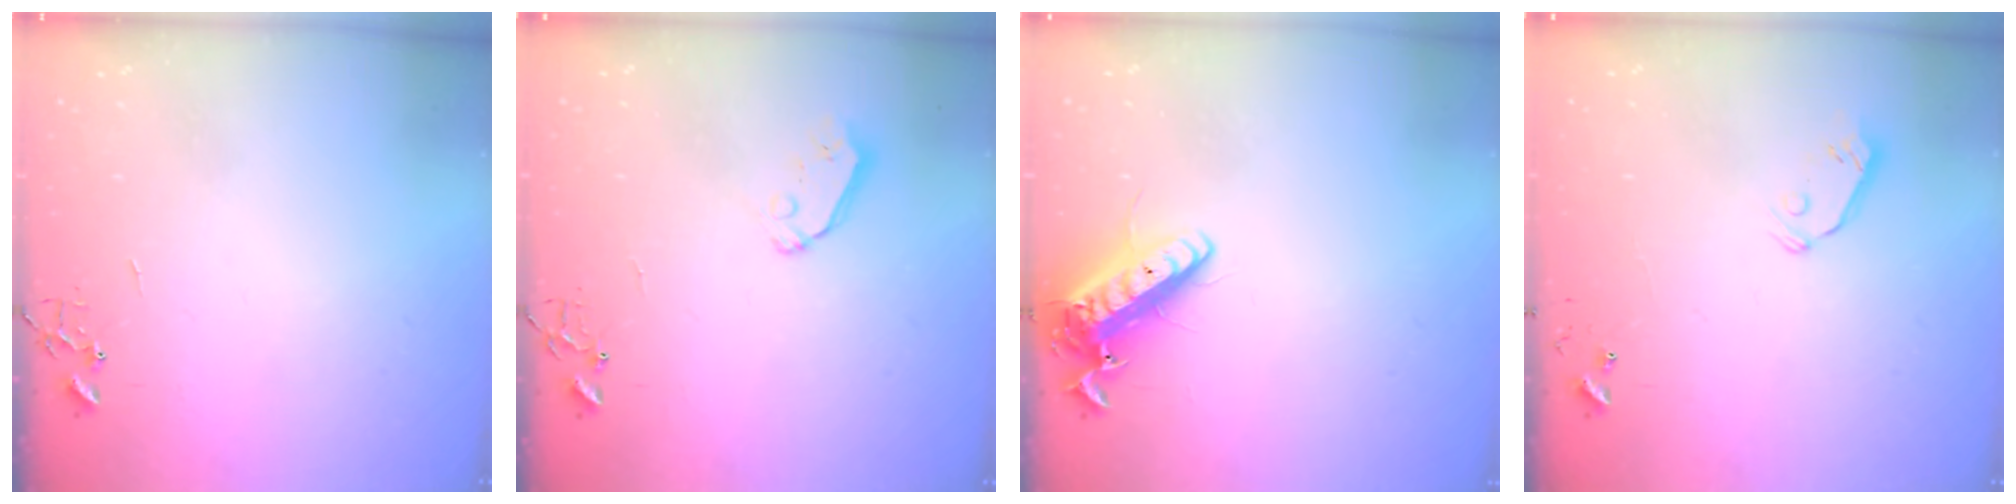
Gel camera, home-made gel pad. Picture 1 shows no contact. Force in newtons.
{"total": 6.1, "press": 6.0, "slide": 0.4}
{"total": 14.0, "press": 13.7, "slide": 2.8}
{"total": 5.4, "press": 5.3, "slide": 0.9}